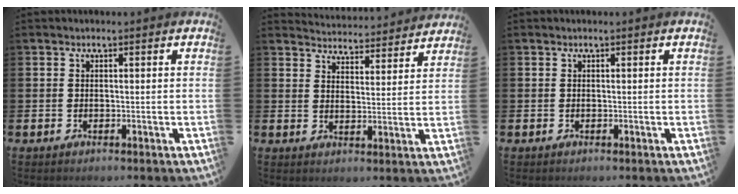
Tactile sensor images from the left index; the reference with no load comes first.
{"total": 4.5, "force": [4.5, 0.4, -0.2], "torque": [-0.011, -0.039, 0.079]}
{"total": 0.0}